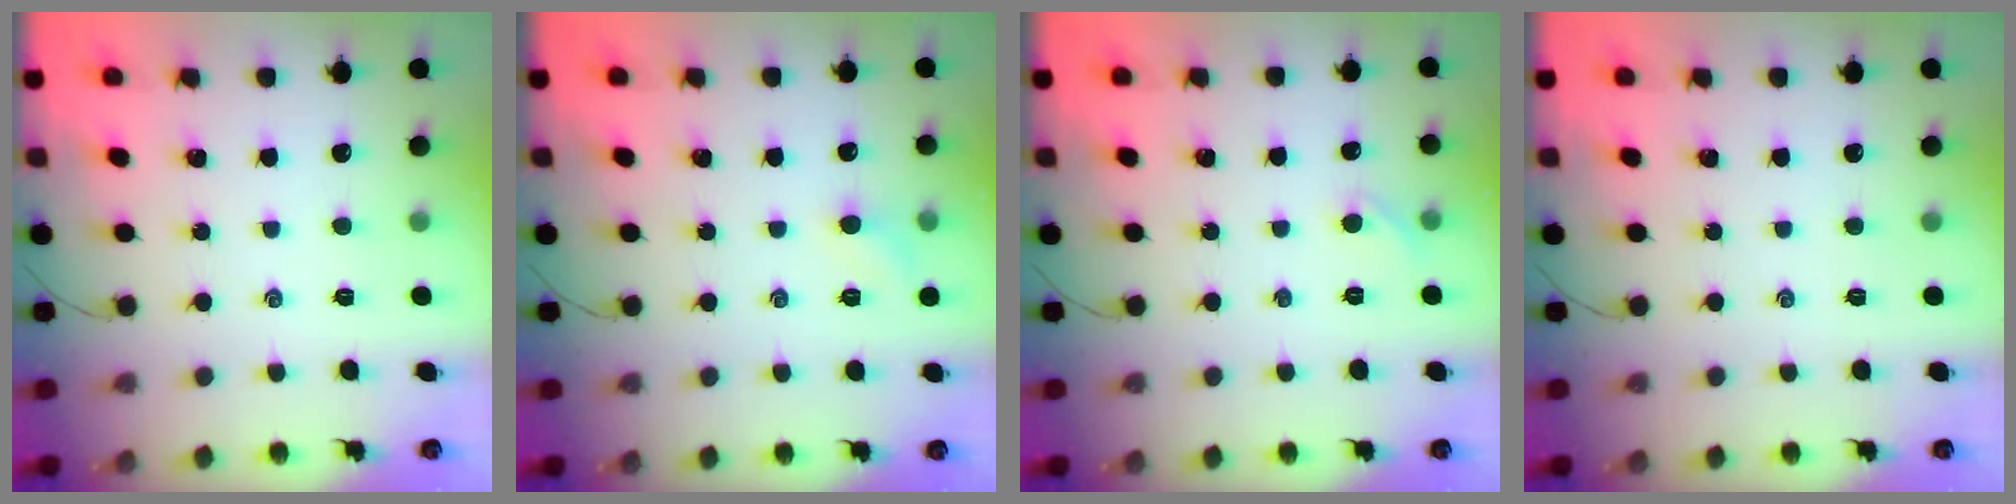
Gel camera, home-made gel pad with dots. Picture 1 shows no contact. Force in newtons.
{"total": 4.8, "press": 4.5, "slide": 1.4}
{"total": 4.0, "press": 3.7, "slide": 1.5}
{"total": 0.0}